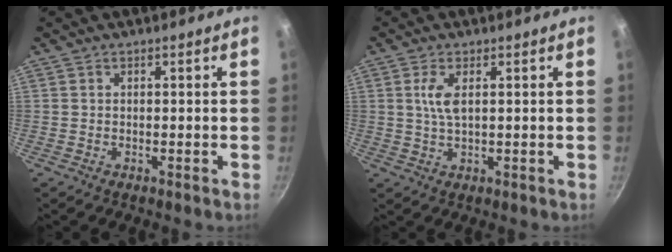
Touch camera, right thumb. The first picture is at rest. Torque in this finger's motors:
{"motor_torque": [0.97, 0.80, 0.83, -0.25, 0.05]}